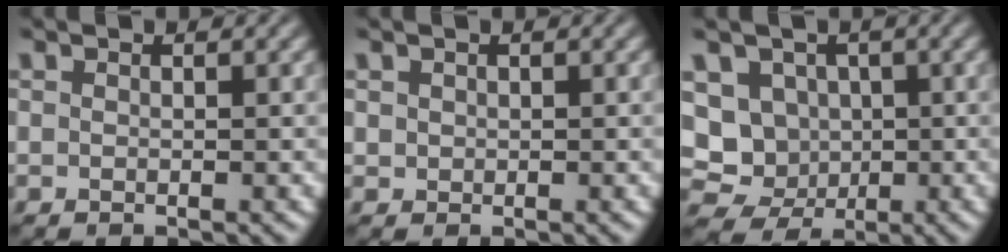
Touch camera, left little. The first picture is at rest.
{"total": 0.6, "force": [0.2, 0.5, 0.1], "torque": [0.001, 0.000, 0.007]}
{"total": 8.0, "force": [-0.5, 7.4, 2.9], "torque": [-0.043, 0.021, -0.035]}